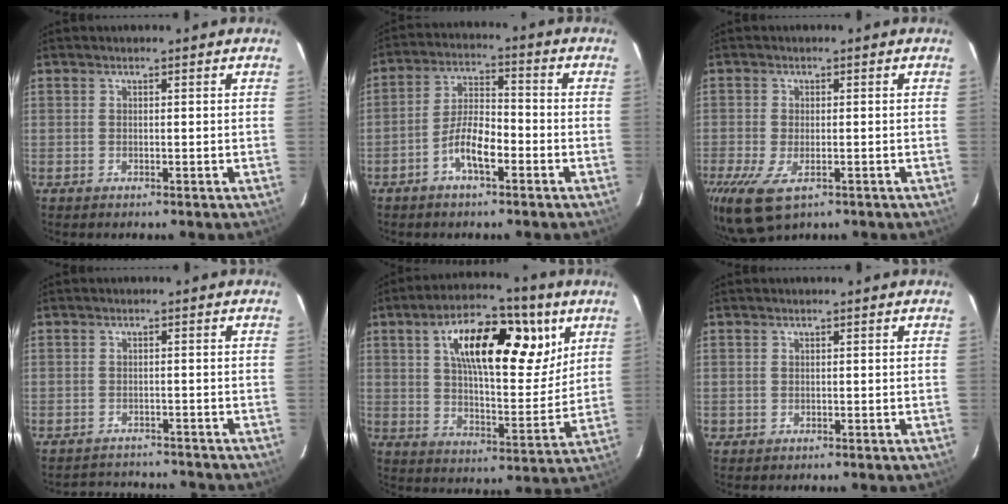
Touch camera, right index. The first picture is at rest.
{"total": 7.1, "force": [-3.7, 2.3, 5.6], "torque": [-0.120, 0.012, -0.068]}
{"total": 7.5, "force": [-3.9, 3.6, 5.3], "torque": [-0.119, -0.029, -0.065]}
{"total": 6.0, "force": [-5.6, 2.2, 0.7], "torque": [-0.017, 0.019, -0.078]}
{"total": 20.5, "force": [8.7, 8.6, 16.4], "torque": [-0.260, 0.021, 0.135]}
{"total": 0.9, "force": [0.0, 0.9, -0.1], "torque": [0.005, 0.003, 0.000]}